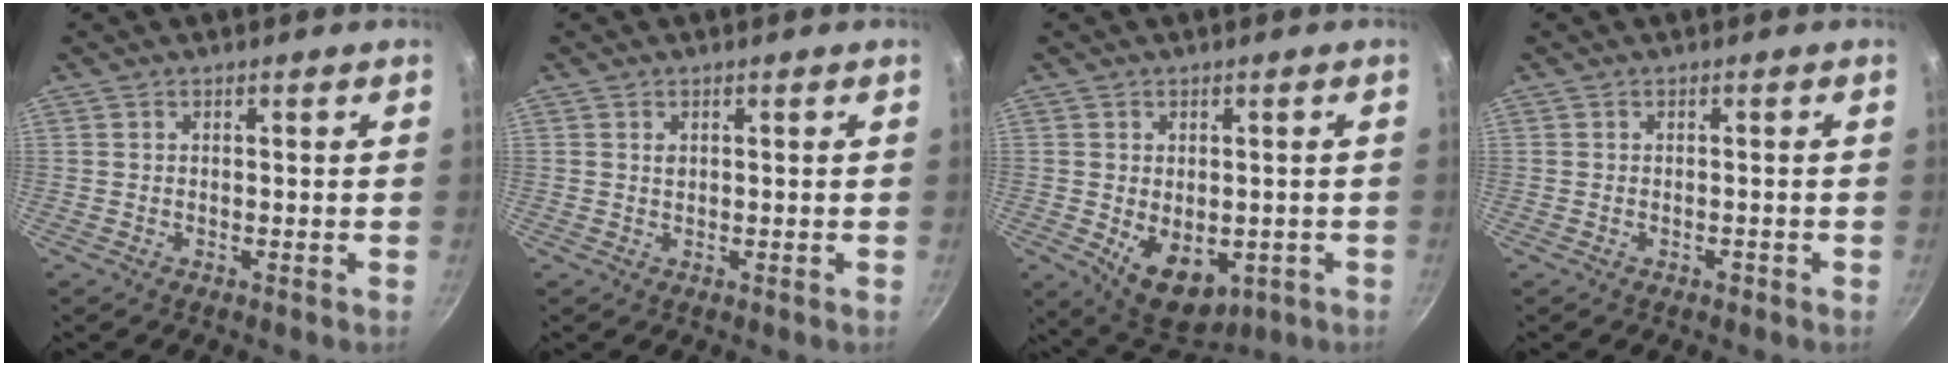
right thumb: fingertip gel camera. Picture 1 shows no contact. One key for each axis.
{"total": 1.0, "fx": 0.4, "fy": 0.7, "fz": 0.6, "tx": -0.009, "ty": 0.001, "tz": 0.007}
{"total": 10.5, "fx": -2.2, "fy": 7.1, "fz": 7.4, "tx": -0.083, "ty": -0.010, "tz": -0.009}
{"total": 0.9, "fx": -0.6, "fy": 0.5, "fz": 0.5, "tx": -0.008, "ty": 0.005, "tz": -0.005}